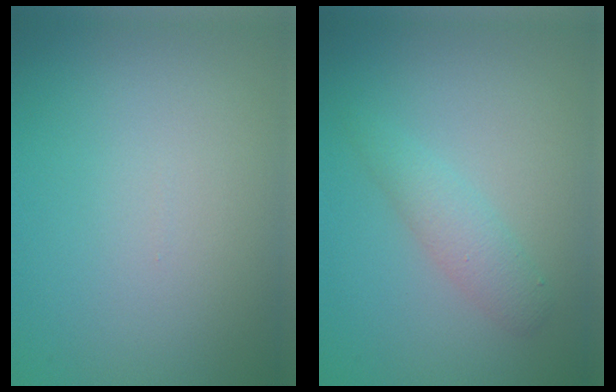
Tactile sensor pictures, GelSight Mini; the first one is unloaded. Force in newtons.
{"total": 2.2, "press": 2.2, "slide": 0.1}